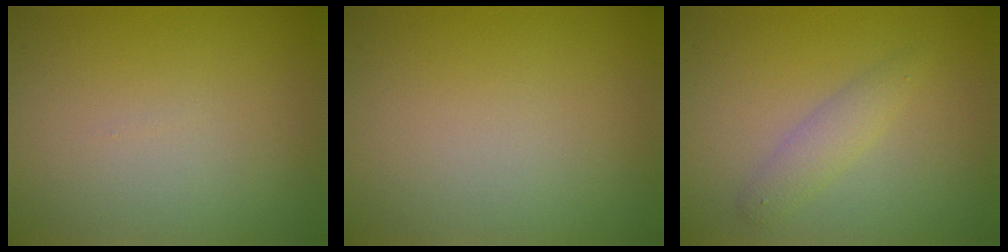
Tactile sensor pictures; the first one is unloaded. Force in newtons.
{"total": 0.0}
{"total": 1.9, "press": 1.9, "slide": 0.0}